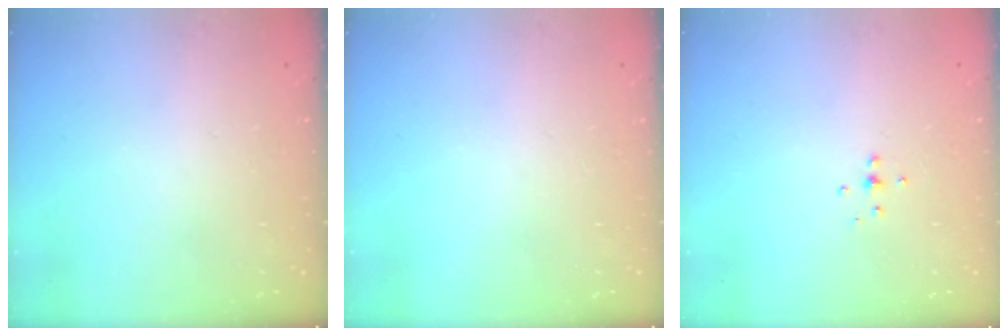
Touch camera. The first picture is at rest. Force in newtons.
{"total": 0.0}
{"total": 4.3, "press": 4.2, "slide": 0.7}